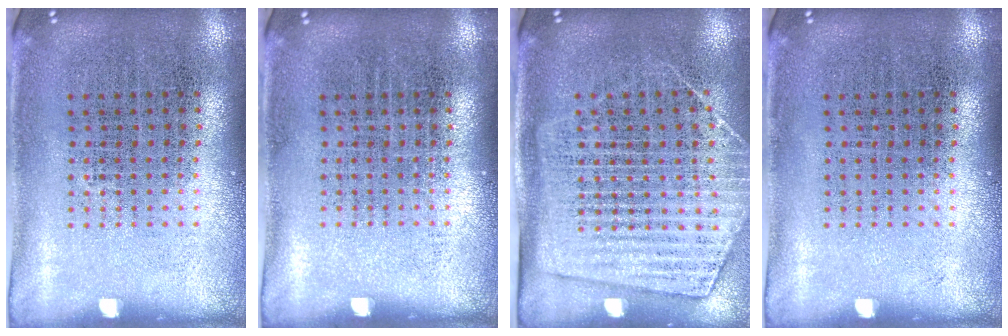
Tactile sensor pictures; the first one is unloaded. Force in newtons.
{"total": 0.0}
{"total": 1.9, "press": 1.6, "slide": 0.9}
{"total": 0.0}